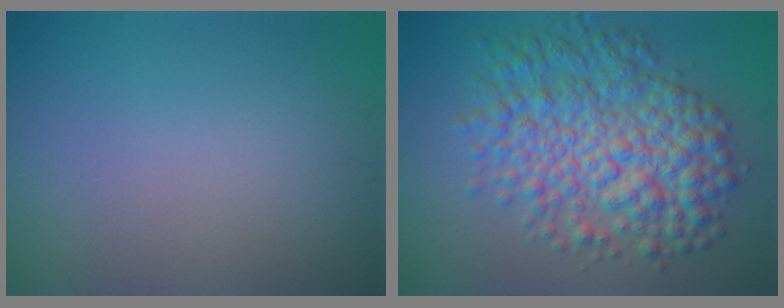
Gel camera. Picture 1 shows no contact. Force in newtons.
{"total": 8.8, "press": 8.8, "slide": 0.1}